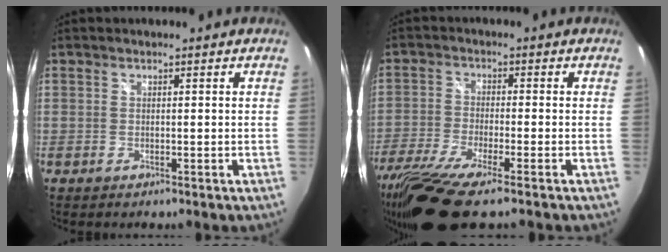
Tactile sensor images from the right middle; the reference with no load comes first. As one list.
[{"total": 13.6, "force": [-10.1, 1.4, 8.9], "torque": [-0.202, -0.052, -0.189]}]